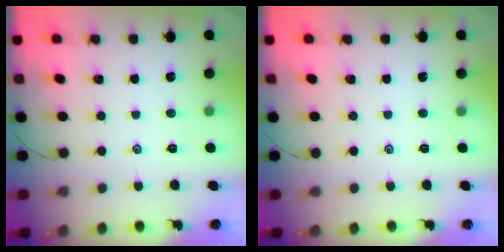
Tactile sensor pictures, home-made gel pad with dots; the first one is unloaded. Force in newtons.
{"total": 0.0}